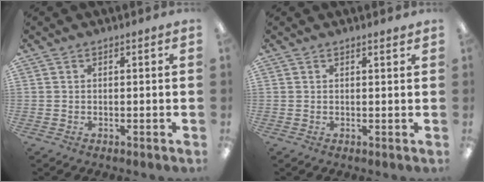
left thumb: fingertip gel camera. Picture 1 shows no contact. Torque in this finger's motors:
{"motor_torque": [-0.13, -0.10, -0.12, -0.14, 0.00]}